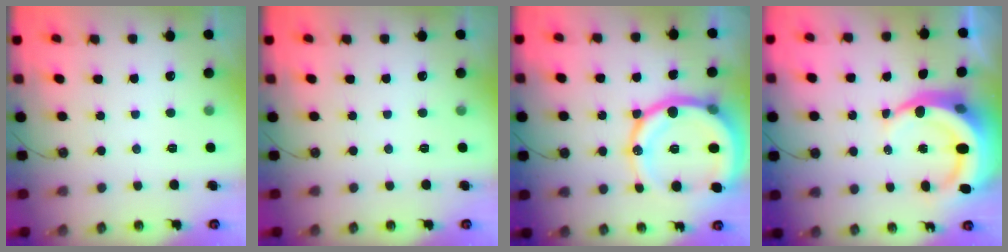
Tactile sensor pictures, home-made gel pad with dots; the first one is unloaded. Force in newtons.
{"total": 0.0}
{"total": 23.7, "press": 23.4, "slide": 3.8}
{"total": 13.6, "press": 13.4, "slide": 2.5}